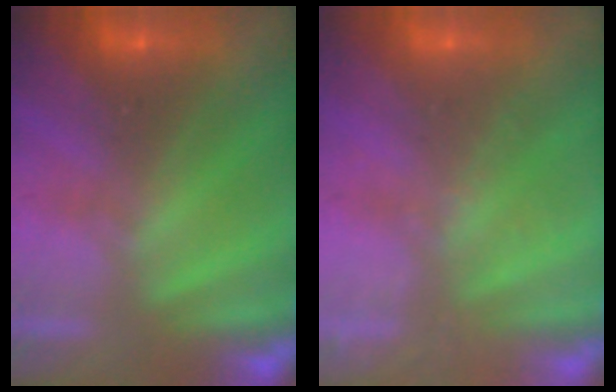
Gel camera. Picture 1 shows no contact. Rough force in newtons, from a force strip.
{"total": 1.9}